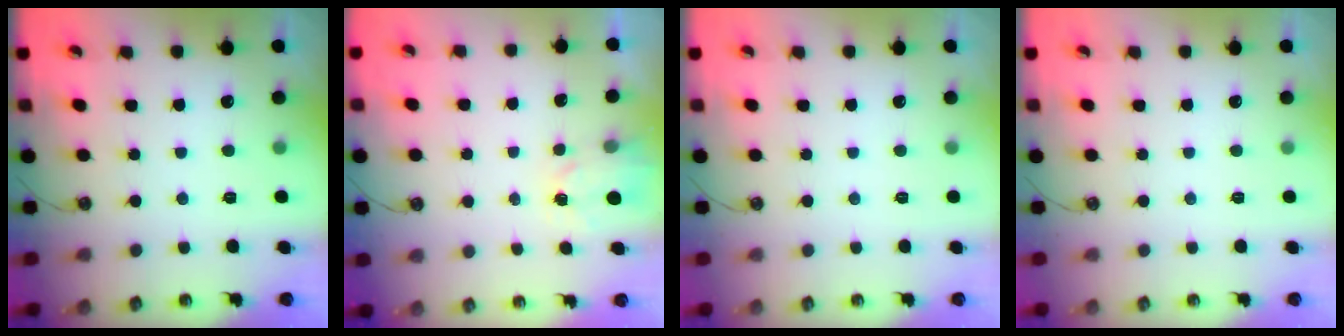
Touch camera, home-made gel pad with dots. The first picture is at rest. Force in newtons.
{"total": 2.6, "press": 2.6, "slide": 0.3}
{"total": 0.0}
{"total": 0.0}